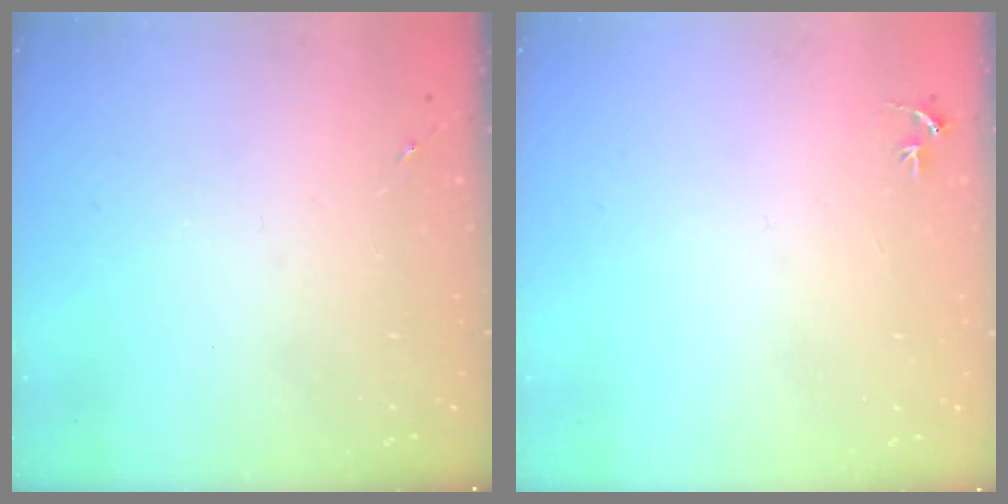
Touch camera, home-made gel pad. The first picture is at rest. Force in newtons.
{"total": 3.1, "press": 3.1, "slide": 0.3}